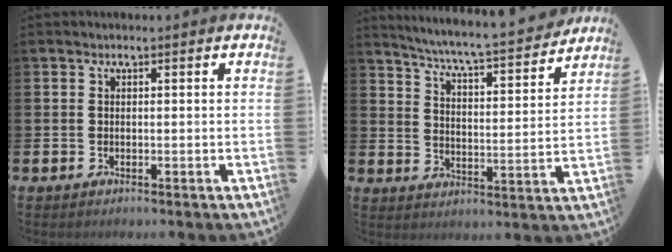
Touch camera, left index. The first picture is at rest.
{"total": 6.4, "force": [6.0, -0.4, 2.0], "torque": [-0.070, -0.051, 0.100]}